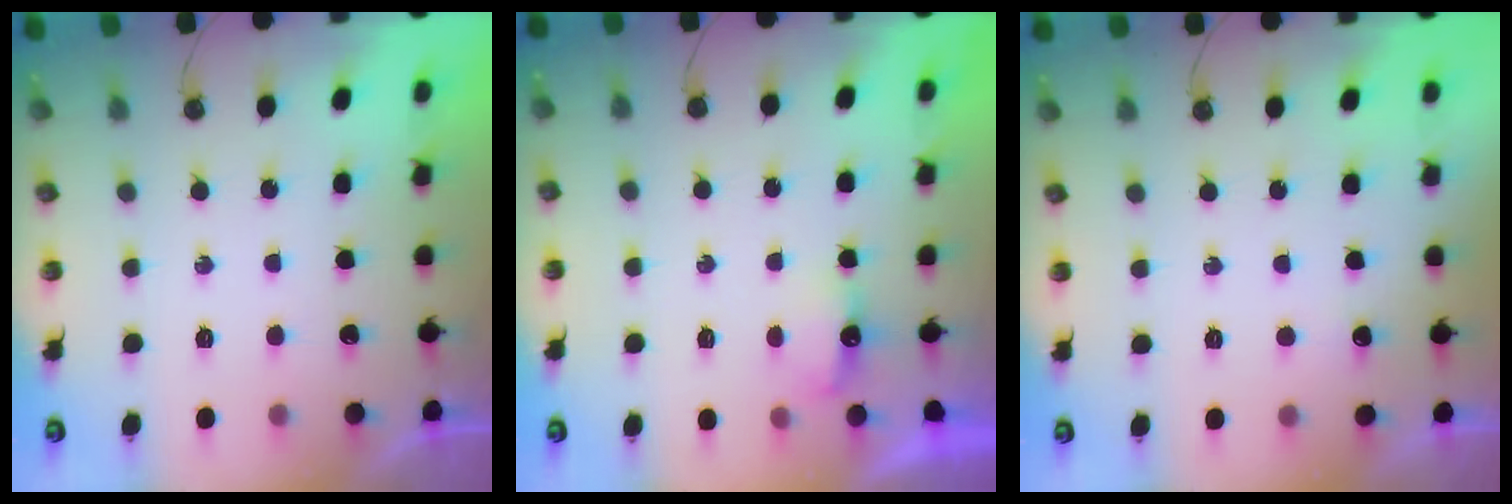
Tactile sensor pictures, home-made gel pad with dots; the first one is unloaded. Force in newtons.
{"total": 3.9, "press": 3.8, "slide": 0.7}
{"total": 2.9, "press": 2.8, "slide": 0.6}